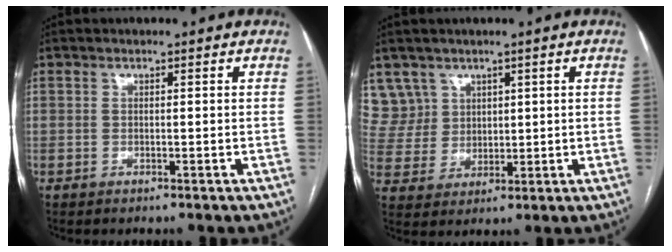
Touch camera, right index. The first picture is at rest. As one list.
[{"total": 7.1, "force": [4.4, 5.6, -0.3], "torque": [0.005, 0.017, 0.100]}]